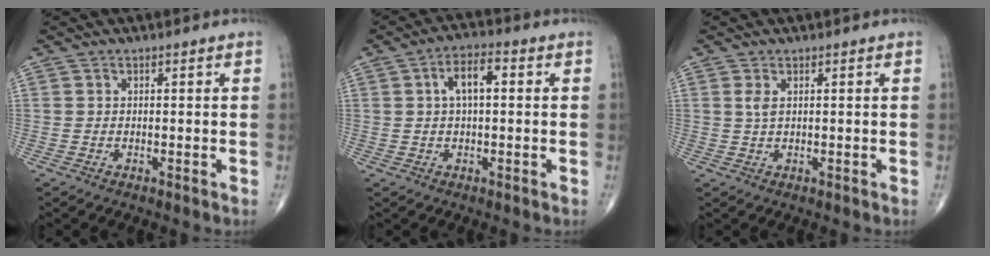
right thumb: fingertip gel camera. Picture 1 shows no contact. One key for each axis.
{"total": 5.8, "fx": 1.1, "fy": 2.6, "fz": 5.1, "tx": -0.089, "ty": 0.015, "tz": 0.013}
{"total": 1.6, "fx": 0.6, "fy": 0.6, "fz": 1.3, "tx": -0.033, "ty": 0.002, "tz": 0.016}